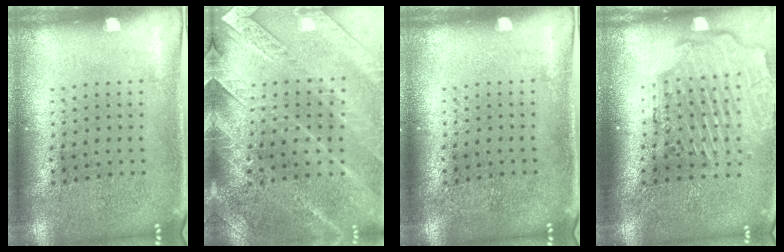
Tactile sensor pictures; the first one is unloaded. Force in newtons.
{"total": 2.8, "press": 2.7, "slide": 0.6}
{"total": 0.0}
{"total": 2.7, "press": 2.2, "slide": 1.5}